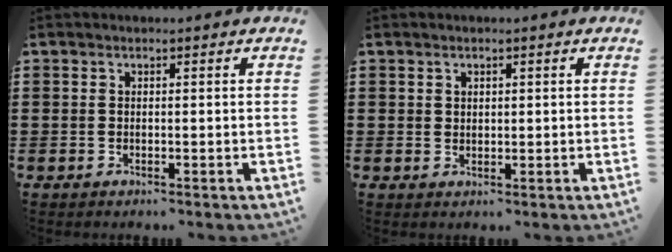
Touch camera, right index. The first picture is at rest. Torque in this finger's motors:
{"motor_torque": [-0.08, 0.56, -0.06, -0.01]}